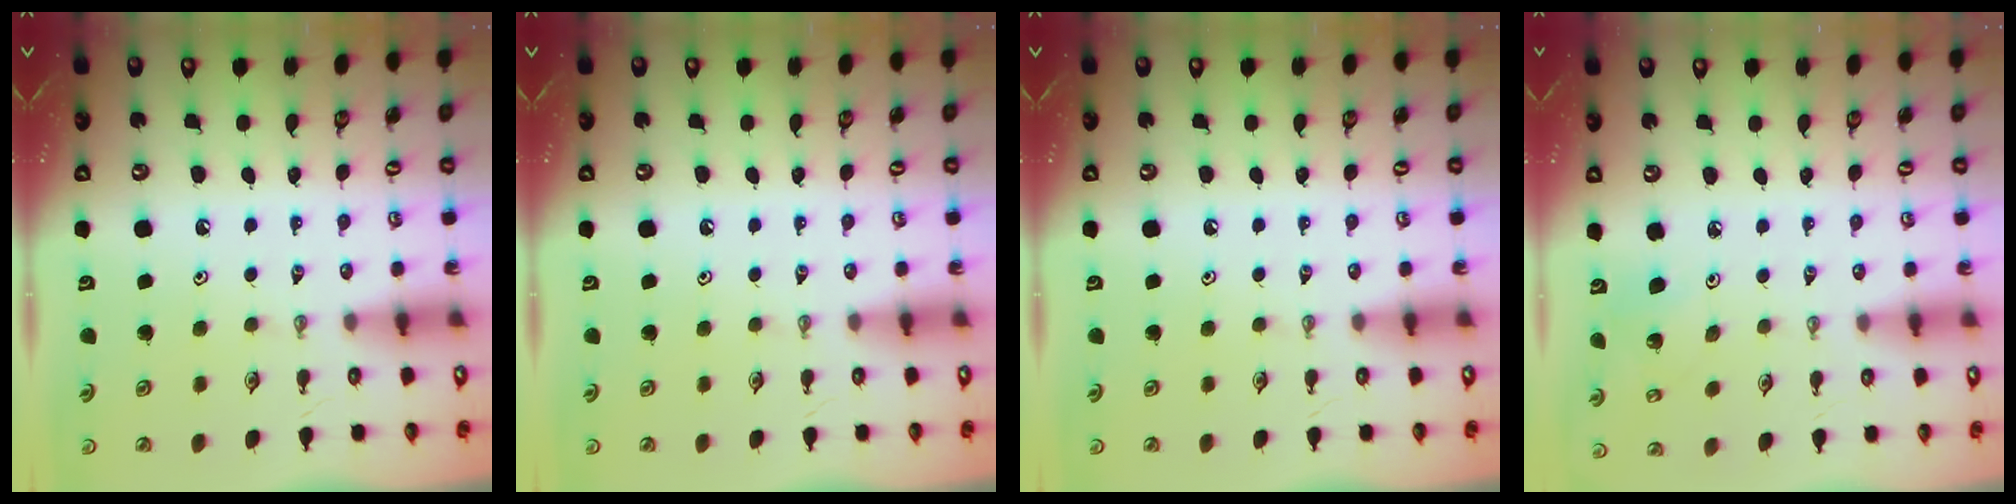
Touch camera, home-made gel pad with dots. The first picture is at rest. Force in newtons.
{"total": 0.0}
{"total": 0.0}
{"total": 5.0, "press": 4.6, "slide": 1.9}